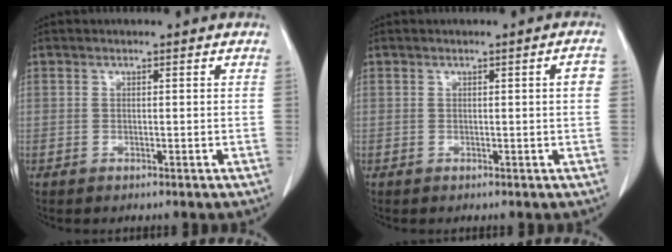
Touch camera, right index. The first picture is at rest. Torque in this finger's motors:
{"motor_torque": [0.17, -0.01, 0.01, 0.00]}